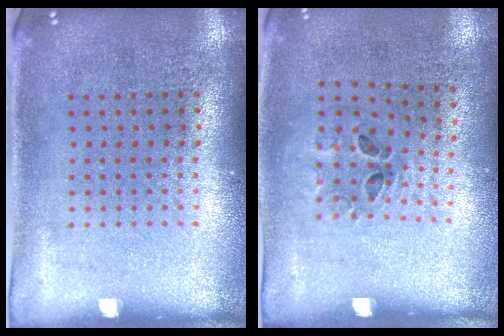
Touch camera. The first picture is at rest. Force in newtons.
{"total": 1.2, "press": 0.6, "slide": 1.0}